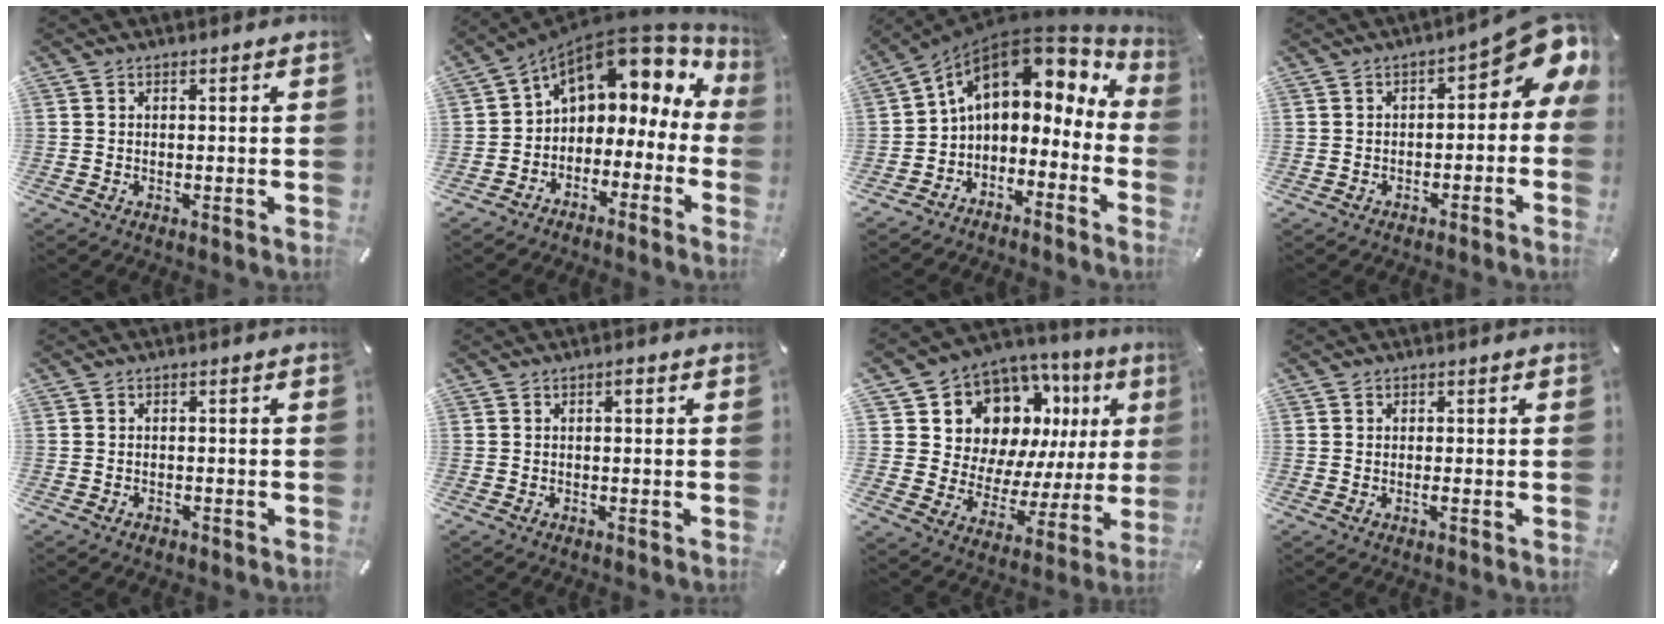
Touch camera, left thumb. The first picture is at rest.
{"total": 10.1, "force": [4.4, 6.9, 6.0], "torque": [-0.090, -0.038, 0.069]}
{"total": 11.0, "force": [4.3, 7.5, 6.8], "torque": [-0.108, -0.030, 0.075]}
{"total": 9.7, "force": [3.1, 4.6, 8.0], "torque": [-0.091, -0.028, 0.050]}
{"total": 0.8, "force": [-0.5, 0.6, 0.1], "torque": [-0.004, 0.002, -0.012]}
{"total": 1.1, "force": [0.2, 0.3, 1.0], "torque": [-0.021, 0.004, 0.003]}
{"total": 13.8, "force": [8.0, 10.1, 5.0], "torque": [-0.081, -0.082, 0.152]}
{"total": 0.7, "force": [-0.2, 0.4, 0.5], "torque": [-0.010, -0.002, -0.003]}